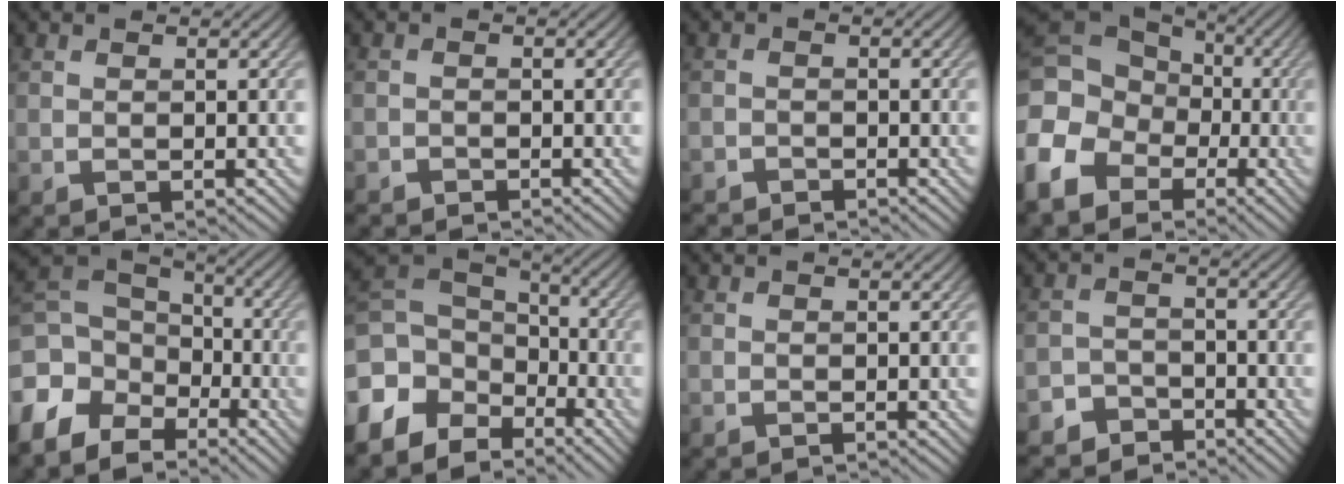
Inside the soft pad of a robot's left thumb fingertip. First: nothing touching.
{"total": 1.3, "force": [-1.2, 0.5, 0.0], "torque": [0.001, 0.001, -0.025]}
{"total": 1.8, "force": [-1.7, 0.5, 0.0], "torque": [0.001, -0.001, -0.036]}
{"total": 15.5, "force": [-4.7, 12.4, 8.1], "torque": [-0.233, -0.032, -0.098]}
{"total": 10.5, "force": [-5.1, 7.5, 5.2], "torque": [-0.148, -0.030, -0.099]}
{"total": 11.6, "force": [-5.6, 8.4, 5.7], "torque": [-0.170, -0.024, -0.102]}
{"total": 0.0}
{"total": 4.0, "force": [-3.4, 2.1, 0.2], "torque": [0.002, 0.000, -0.068]}